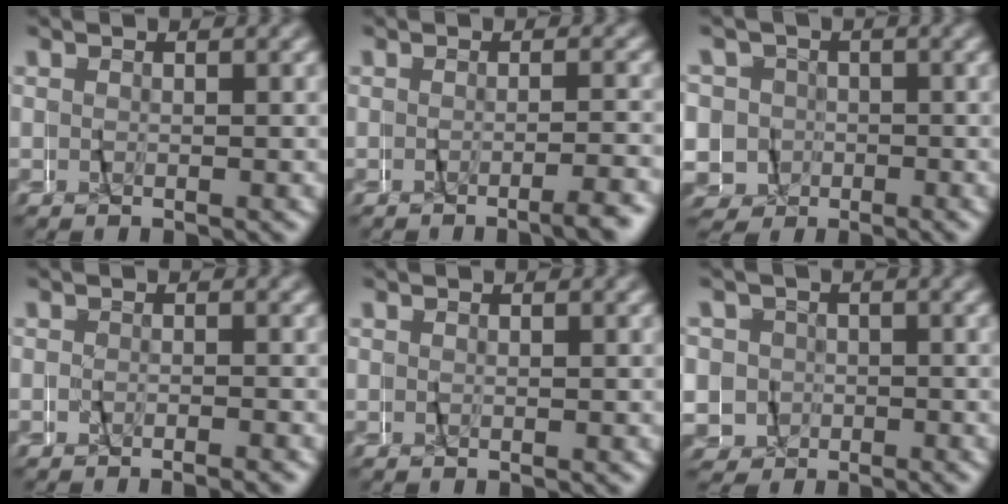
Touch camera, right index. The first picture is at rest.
{"total": 2.3, "force": [-2.1, -0.6, 0.6], "torque": [-0.006, 0.005, -0.038]}
{"total": 9.4, "force": [-1.6, 9.0, 2.0], "torque": [-0.072, -0.036, -0.026]}
{"total": 1.4, "force": [-1.2, -0.6, -0.3], "torque": [0.005, 0.002, -0.026]}
{"total": 0.0}
{"total": 7.0, "force": [-0.7, 6.8, 1.4], "torque": [-0.054, -0.019, -0.014]}